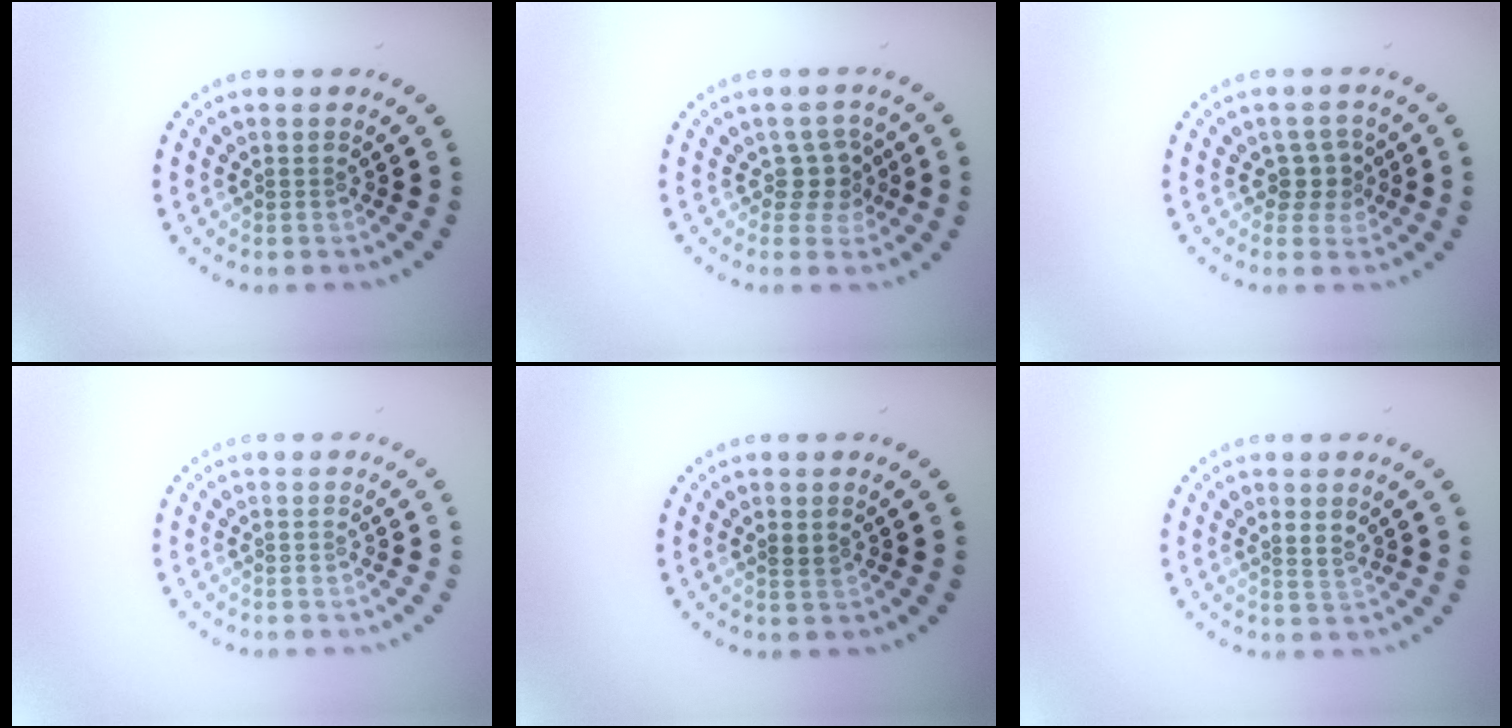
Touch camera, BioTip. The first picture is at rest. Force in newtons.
{"total": 2.3, "press": 1.9, "slide": 1.3}
{"total": 2.2, "press": 1.9, "slide": 1.3}
{"total": 0.0}
{"total": 0.8, "press": 0.8, "slide": 0.3}
{"total": 1.5, "press": 1.3, "slide": 0.8}